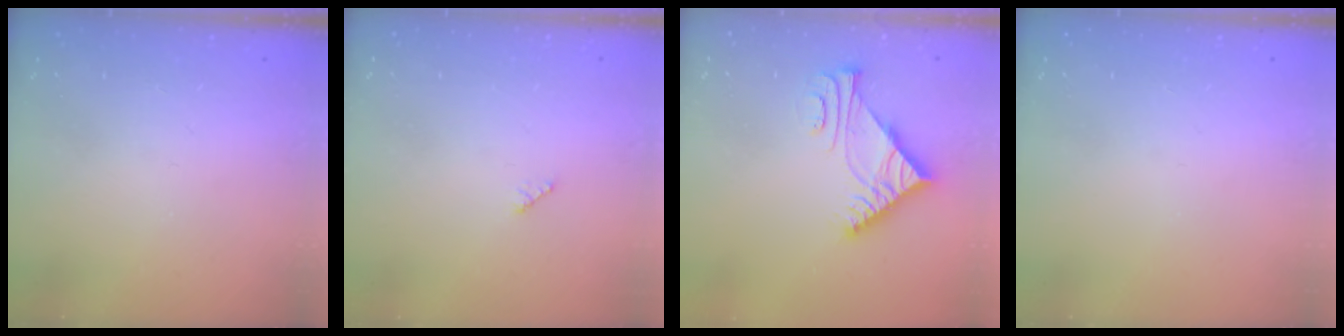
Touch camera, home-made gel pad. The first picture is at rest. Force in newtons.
{"total": 3.2, "press": 3.2, "slide": 0.4}
{"total": 8.0, "press": 7.9, "slide": 0.8}
{"total": 0.0}